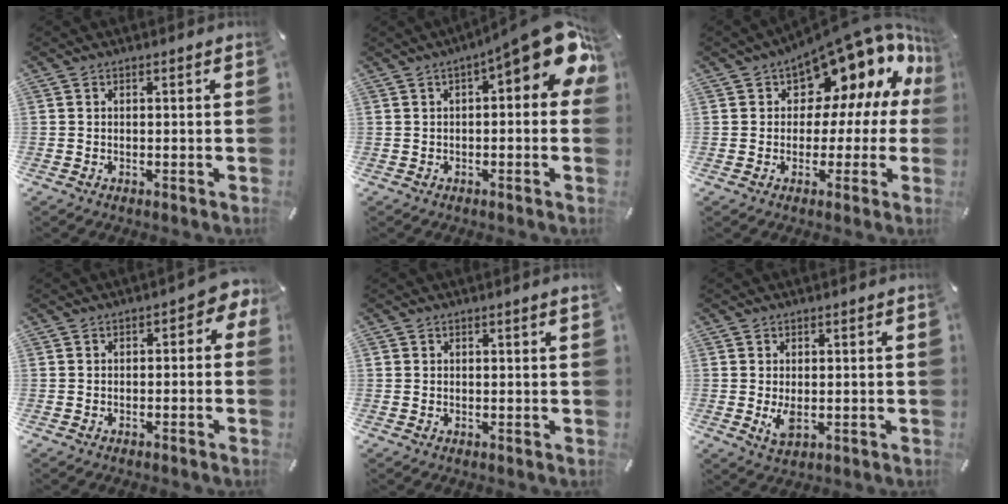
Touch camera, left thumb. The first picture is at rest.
{"total": 14.0, "force": [5.1, 4.2, 12.3], "torque": [-0.155, -0.042, 0.079]}
{"total": 13.7, "force": [9.1, 7.3, 7.2], "torque": [-0.102, -0.086, 0.159]}
{"total": 2.8, "force": [-0.9, 1.7, 2.1], "torque": [-0.032, 0.010, -0.019]}
{"total": 0.6, "force": [0.4, 0.0, 0.5], "torque": [-0.009, -0.001, 0.006]}
{"total": 4.0, "force": [-0.1, 2.1, 3.4], "torque": [-0.073, -0.008, -0.007]}